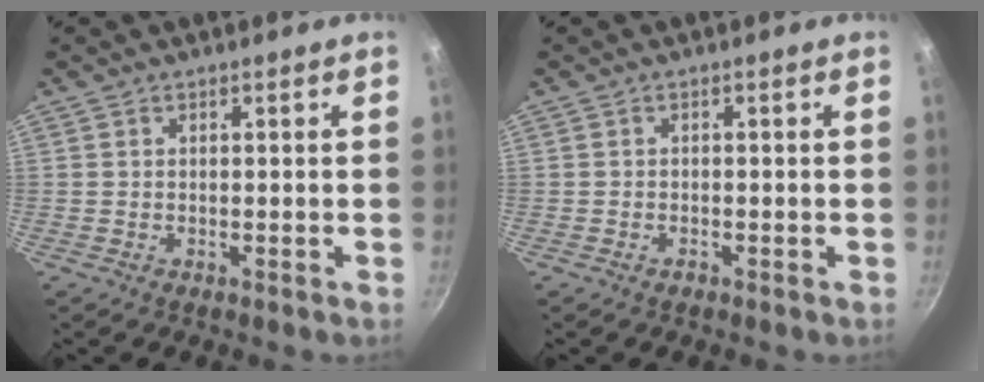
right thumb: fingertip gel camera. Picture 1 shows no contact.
{"total": 0.8, "force": [-0.6, 0.5, 0.1], "torque": [-0.004, 0.005, -0.010]}